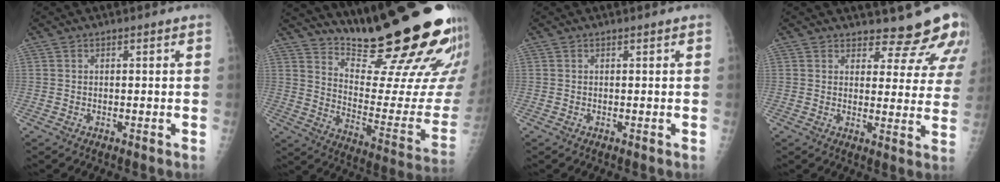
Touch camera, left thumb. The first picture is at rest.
{"total": 30.0, "force": [23.1, 5.4, 18.4], "torque": [-0.230, -0.164, 0.325]}
{"total": 0.0}
{"total": 10.5, "force": [9.7, 3.5, 1.6], "torque": [0.022, -0.077, 0.100]}